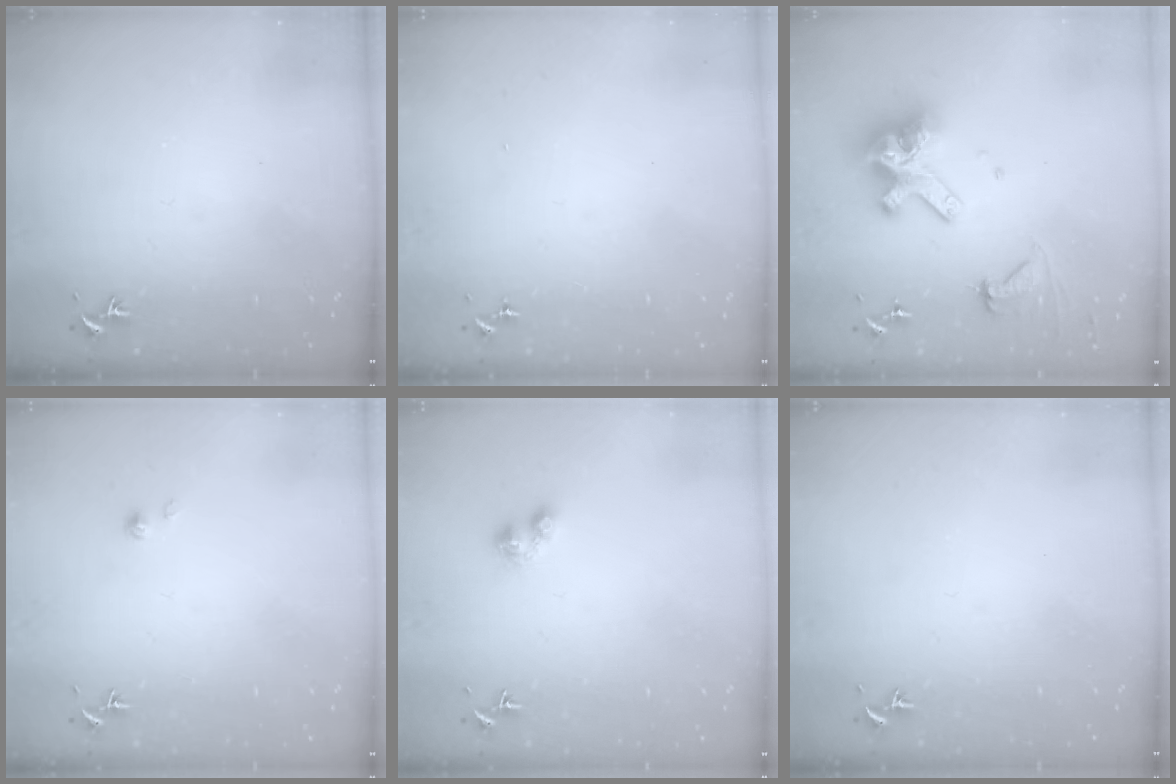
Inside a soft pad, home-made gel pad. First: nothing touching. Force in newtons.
{"total": 0.0}
{"total": 16.5, "press": 16.5, "slide": 0.9}
{"total": 2.0, "press": 1.9, "slide": 0.2}
{"total": 4.0, "press": 3.9, "slide": 0.6}
{"total": 0.0}